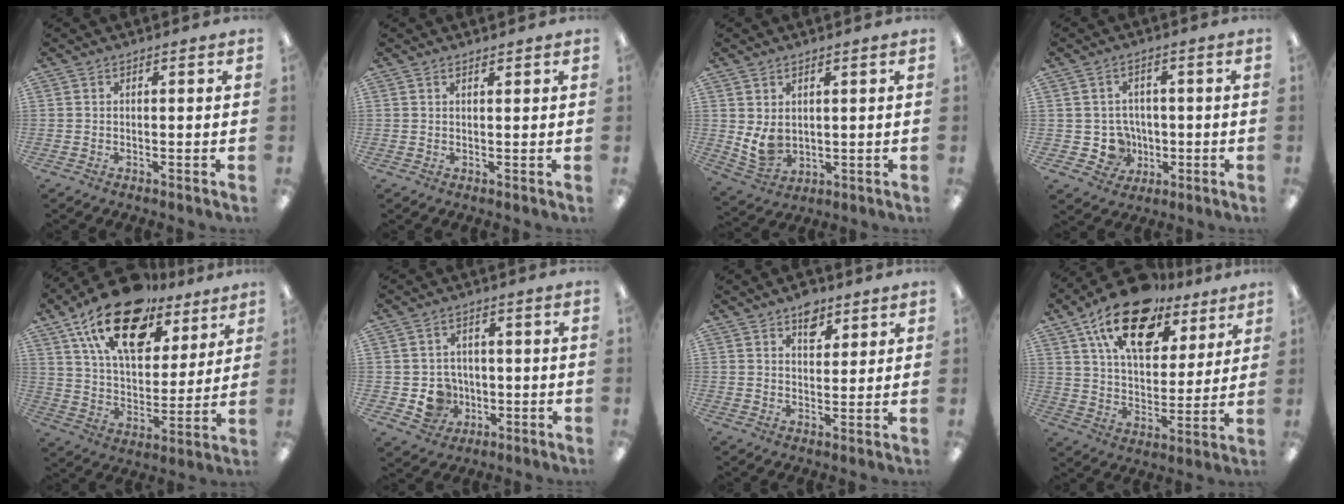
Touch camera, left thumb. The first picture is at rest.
{"total": 1.1, "force": [1.0, 0.2, 0.3], "torque": [-0.007, -0.002, 0.020]}
{"total": 5.8, "force": [1.9, 4.3, 3.3], "torque": [-0.054, -0.015, 0.035]}
{"total": 6.3, "force": [-0.5, 6.0, 1.9], "torque": [-0.037, 0.007, -0.002]}
{"total": 21.6, "force": [13.5, 11.1, 12.8], "torque": [-0.224, -0.063, 0.240]}
{"total": 7.0, "force": [-1.0, 6.6, 1.8], "torque": [-0.035, 0.010, -0.007]}
{"total": 6.2, "force": [4.1, 3.7, 2.7], "torque": [-0.016, -0.020, 0.068]}
{"total": 19.4, "force": [12.4, 10.1, 11.0], "torque": [-0.184, -0.060, 0.217]}